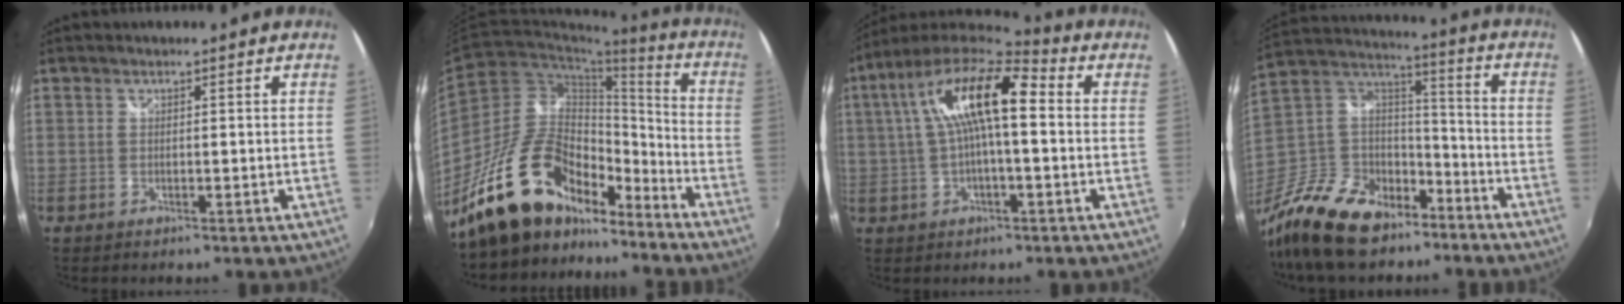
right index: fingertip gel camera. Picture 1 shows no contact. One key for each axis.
{"total": 20.7, "fx": -15.4, "fy": 9.8, "fz": 9.8, "tx": -0.185, "ty": 0.030, "tz": -0.249}
{"total": 16.1, "fx": 2.7, "fy": 5.2, "fz": 15.0, "tx": -0.274, "ty": 0.027, "tz": 0.036}
{"total": 23.8, "fx": -15.7, "fy": 13.4, "fz": 11.9, "tx": -0.283, "ty": 0.024, "tz": -0.261}